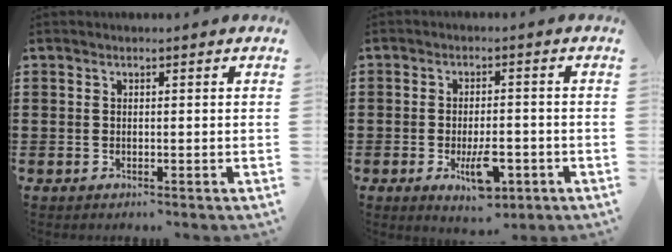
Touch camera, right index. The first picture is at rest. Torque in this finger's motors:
{"motor_torque": [0.66, -0.52, 0.18, 0.10]}